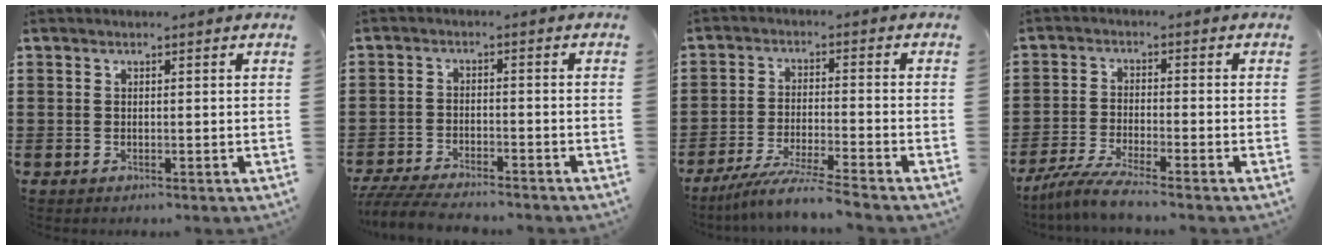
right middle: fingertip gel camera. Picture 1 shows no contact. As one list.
[{"total": 4.9, "force": [-4.7, 0.3, 1.3], "torque": [-0.034, -0.007, -0.094]}, {"total": 6.0, "force": [-5.2, -0.7, 2.8], "torque": [-0.055, -0.021, -0.099]}, {"total": 4.6, "force": [-4.1, -0.4, 2.1], "torque": [-0.058, -0.019, -0.082]}]